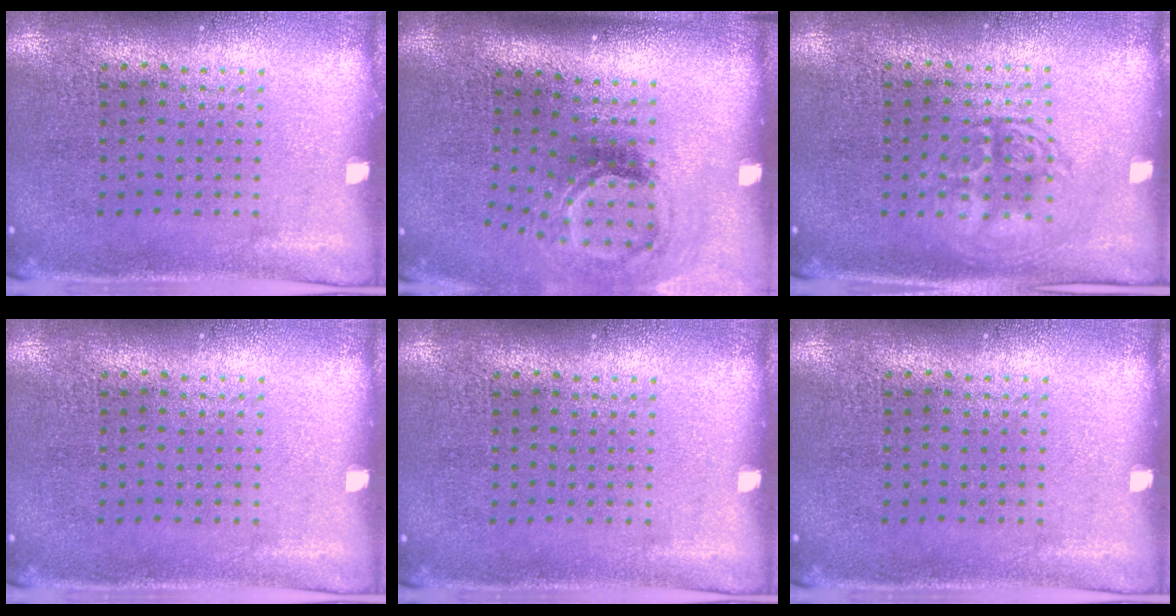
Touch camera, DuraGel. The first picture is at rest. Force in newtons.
{"total": 1.9, "press": 1.2, "slide": 1.4}
{"total": 1.3, "press": 1.3, "slide": 0.2}
{"total": 0.0}
{"total": 0.0}
{"total": 0.0}